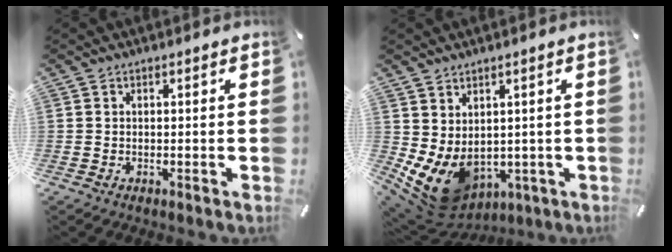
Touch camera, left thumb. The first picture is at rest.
{"total": 7.7, "force": [0.5, 6.5, 4.0], "torque": [-0.108, -0.025, 0.016]}